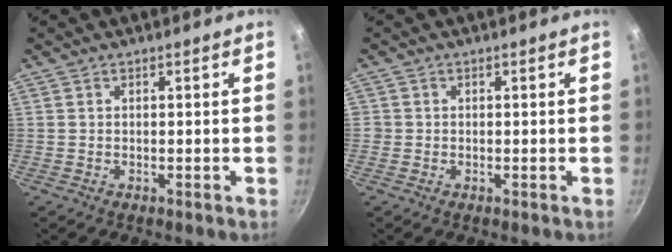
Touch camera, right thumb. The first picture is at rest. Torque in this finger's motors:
{"motor_torque": [-0.18, -0.01, 0.26, 0.14, 0.00]}